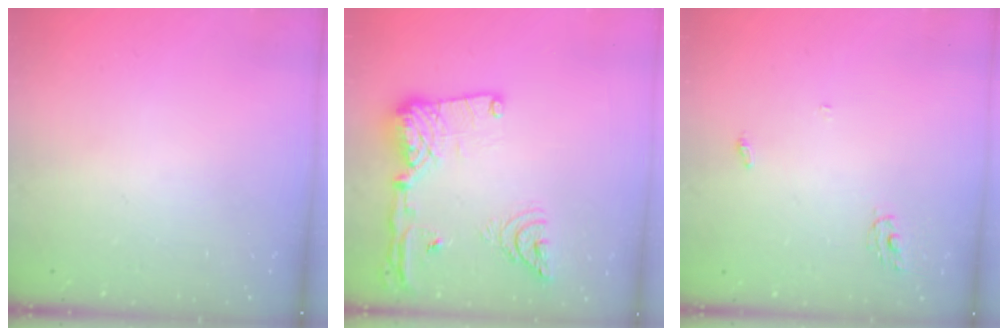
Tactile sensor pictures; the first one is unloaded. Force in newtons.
{"total": 20.1, "press": 19.9, "slide": 3.0}
{"total": 4.0, "press": 4.0, "slide": 0.3}